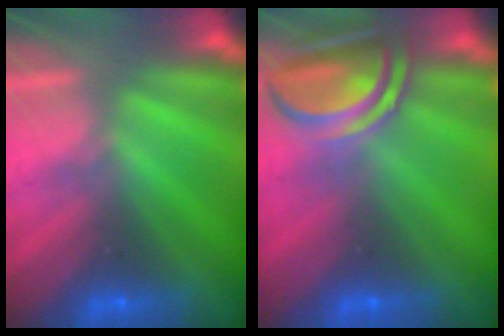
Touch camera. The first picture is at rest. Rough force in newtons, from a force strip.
{"total": 7.5}